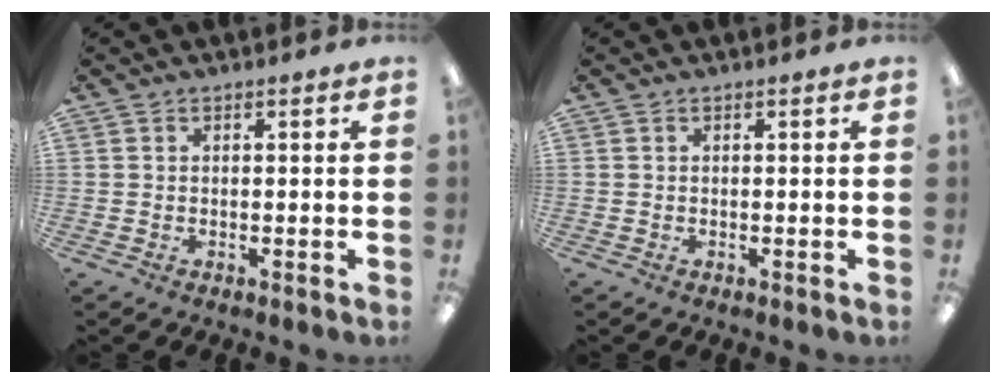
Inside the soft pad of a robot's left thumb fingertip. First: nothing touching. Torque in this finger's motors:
{"motor_torque": [0.00, 0.00, -0.02, 0.02, 0.00]}